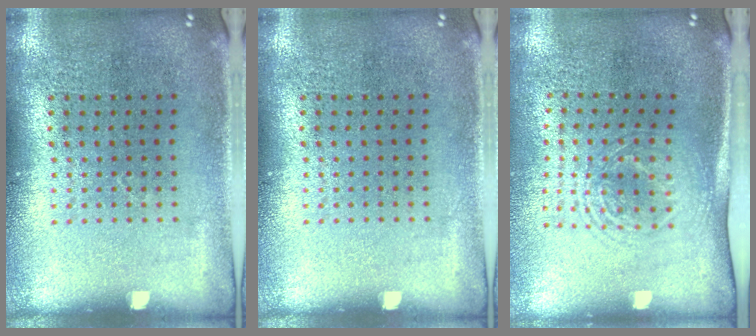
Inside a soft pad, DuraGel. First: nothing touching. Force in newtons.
{"total": 0.0}
{"total": 1.7, "press": 1.3, "slide": 1.0}